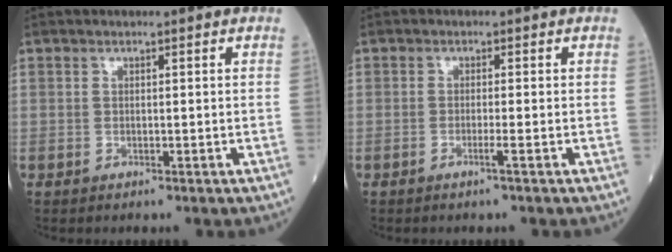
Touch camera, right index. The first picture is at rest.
{"total": 1.2, "force": [-0.5, -0.4, 1.0], "torque": [-0.018, 0.000, -0.010]}